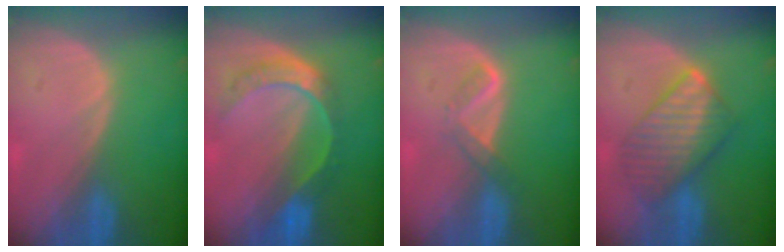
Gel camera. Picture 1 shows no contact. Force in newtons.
{"total": 7.9, "press": 6.5, "slide": 4.4}
{"total": 2.8, "press": 2.7, "slide": 0.7}
{"total": 7.9, "press": 7.9, "slide": 0.3}